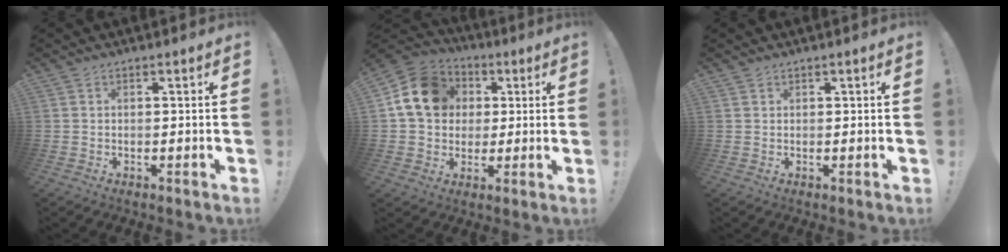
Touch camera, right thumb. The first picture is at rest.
{"total": 15.4, "force": [3.6, 12.9, 7.6], "torque": [-0.109, 0.002, 0.075]}
{"total": 0.8, "force": [0.6, 0.5, 0.0], "torque": [0.007, -0.003, 0.010]}